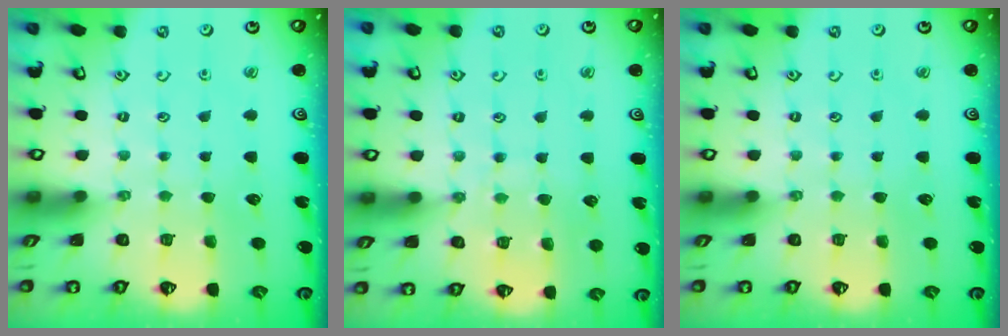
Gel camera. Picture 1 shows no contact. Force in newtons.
{"total": 7.6, "press": 7.6, "slide": 0.9}
{"total": 0.0}